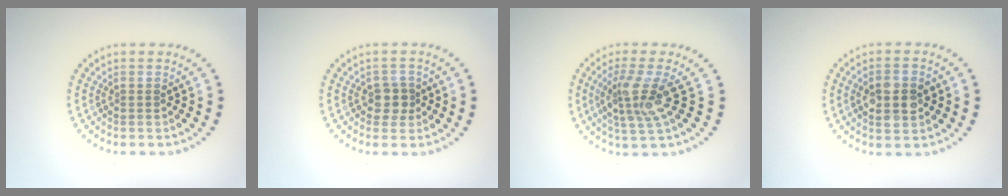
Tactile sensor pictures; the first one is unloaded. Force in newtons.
{"total": 2.0, "press": 1.8, "slide": 0.9}
{"total": 3.5, "press": 3.0, "slide": 1.9}
{"total": 4.0, "press": 4.0, "slide": 0.1}